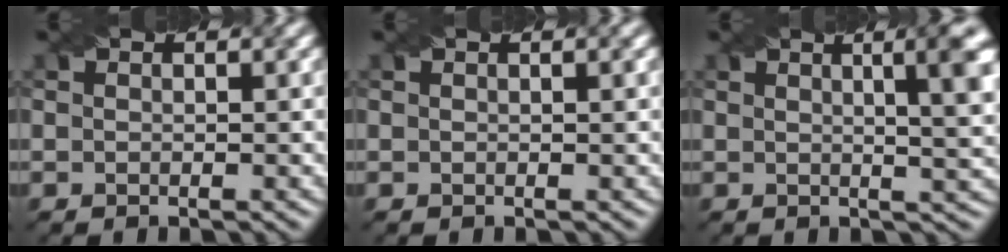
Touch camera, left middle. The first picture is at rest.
{"total": 0.9, "force": [0.3, 0.3, 0.8], "torque": [-0.011, 0.005, -0.001]}
{"total": 6.6, "force": [2.1, 2.1, 5.9], "torque": [-0.035, 0.024, 0.015]}